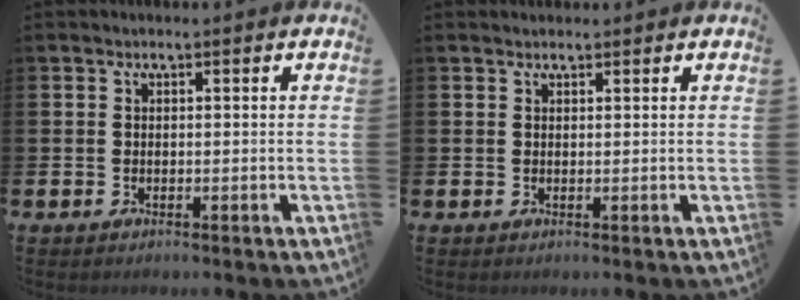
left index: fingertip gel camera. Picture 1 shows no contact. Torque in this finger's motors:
{"motor_torque": [0.29, -0.44, 0.02, -0.02]}